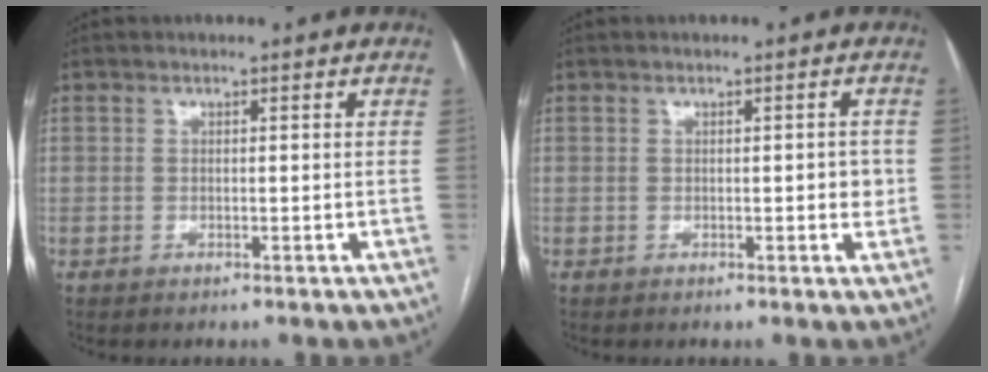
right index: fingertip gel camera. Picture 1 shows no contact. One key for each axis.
{"total": 1.9, "fx": -0.1, "fy": 0.8, "fz": 1.7, "tx": -0.017, "ty": 0.001, "tz": -0.001}